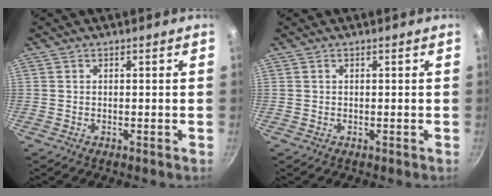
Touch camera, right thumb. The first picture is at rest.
{"total": 0.0}